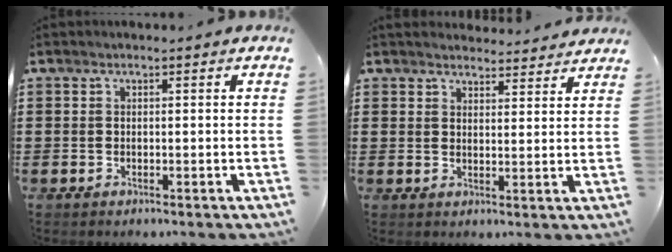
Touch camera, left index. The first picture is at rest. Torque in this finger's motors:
{"motor_torque": [0.53, -0.48, -0.19, -0.03]}